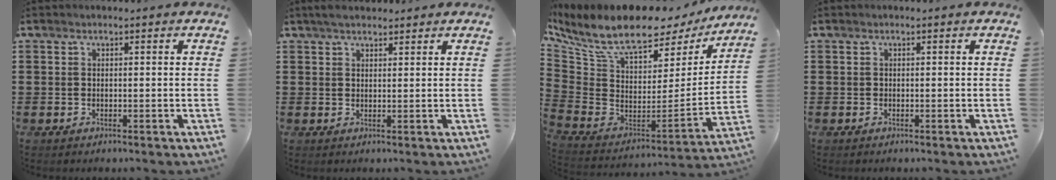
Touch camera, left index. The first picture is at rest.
{"total": 2.0, "force": [1.9, 0.6, 0.5], "torque": [-0.014, 0.007, 0.036]}
{"total": 10.8, "force": [8.1, 3.2, 6.4], "torque": [-0.158, -0.056, 0.141]}
{"total": 0.0}